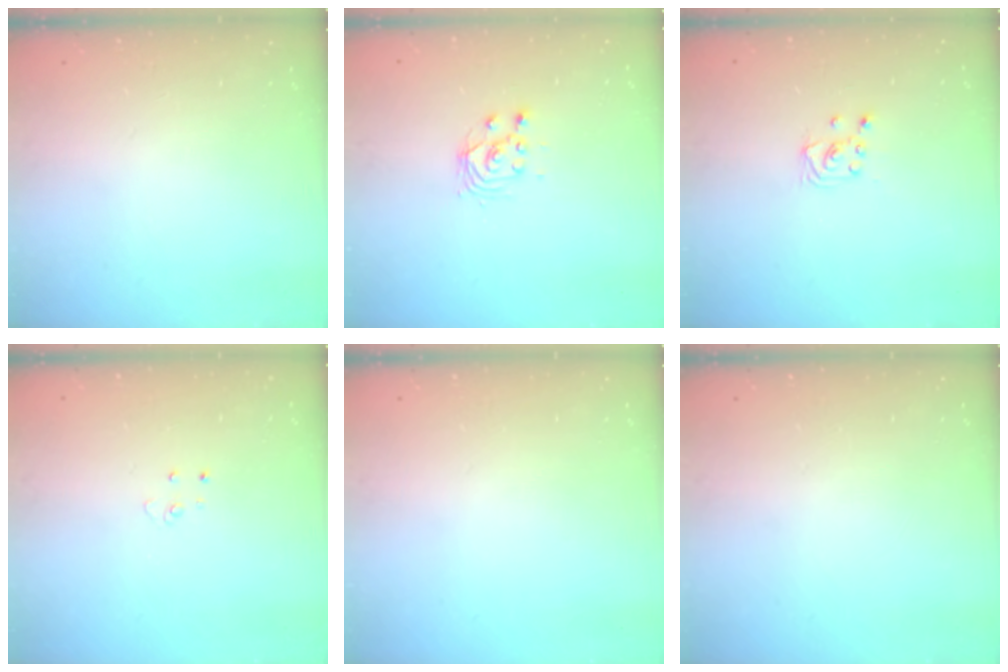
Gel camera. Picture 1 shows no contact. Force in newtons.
{"total": 3.1, "press": 3.0, "slide": 0.3}
{"total": 2.0, "press": 2.0, "slide": 0.2}
{"total": 2.9, "press": 2.9, "slide": 0.2}
{"total": 0.0}
{"total": 0.0}